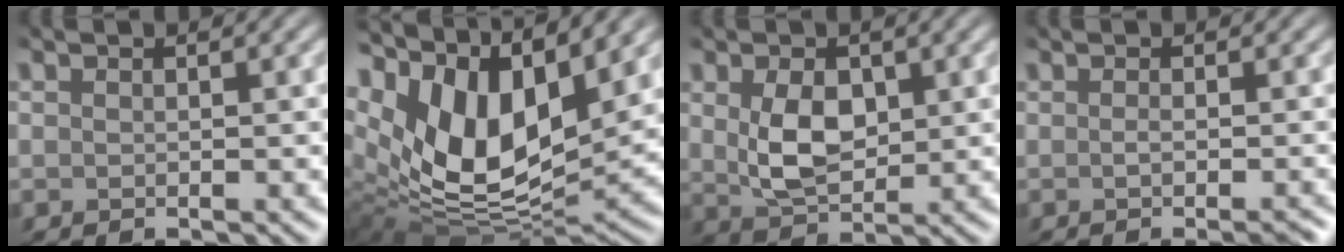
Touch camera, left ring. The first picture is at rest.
{"total": 13.0, "force": [4.2, 7.1, 10.0], "torque": [-0.194, 0.006, 0.079]}
{"total": 3.6, "force": [0.0, 2.1, 2.9], "torque": [-0.066, -0.006, 0.006]}
{"total": 1.9, "force": [-0.7, 0.1, 1.8], "torque": [-0.013, 0.002, -0.012]}